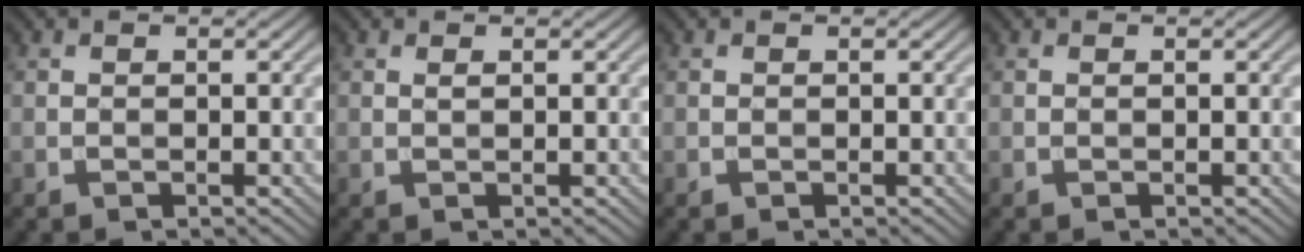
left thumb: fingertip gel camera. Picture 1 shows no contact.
{"total": 0.5, "force": [0.3, 0.1, 0.4], "torque": [-0.009, 0.000, 0.005]}
{"total": 0.0}
{"total": 0.0}